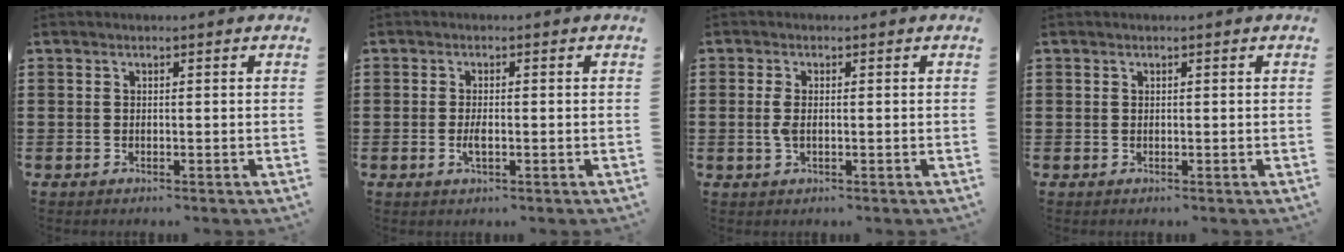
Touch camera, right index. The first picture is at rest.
{"total": 2.1, "force": [-0.4, 0.6, 2.0], "torque": [-0.044, -0.006, -0.009]}
{"total": 2.5, "force": [-0.1, 0.9, 2.3], "torque": [-0.067, -0.009, -0.009]}
{"total": 0.0}